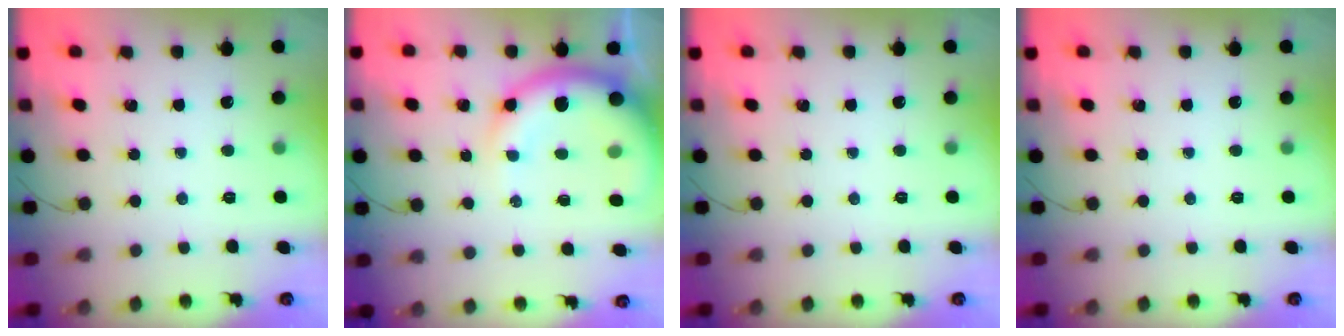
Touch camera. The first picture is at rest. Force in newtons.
{"total": 14.5, "press": 14.3, "slide": 2.8}
{"total": 0.0}
{"total": 0.0}